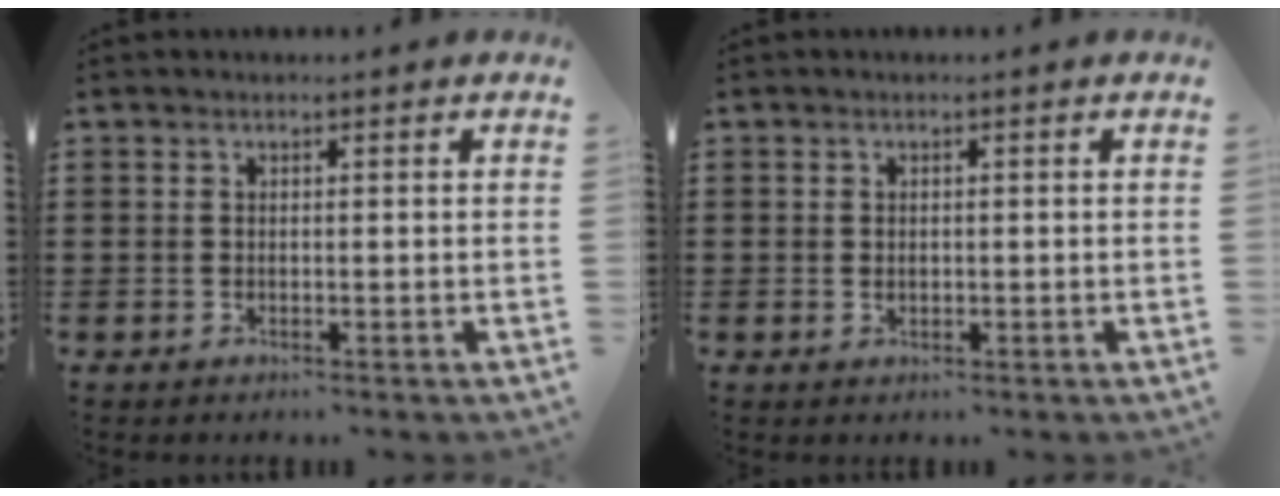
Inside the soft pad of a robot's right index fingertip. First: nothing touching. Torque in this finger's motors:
{"motor_torque": [0.50, 1.64, -0.05, -0.08]}